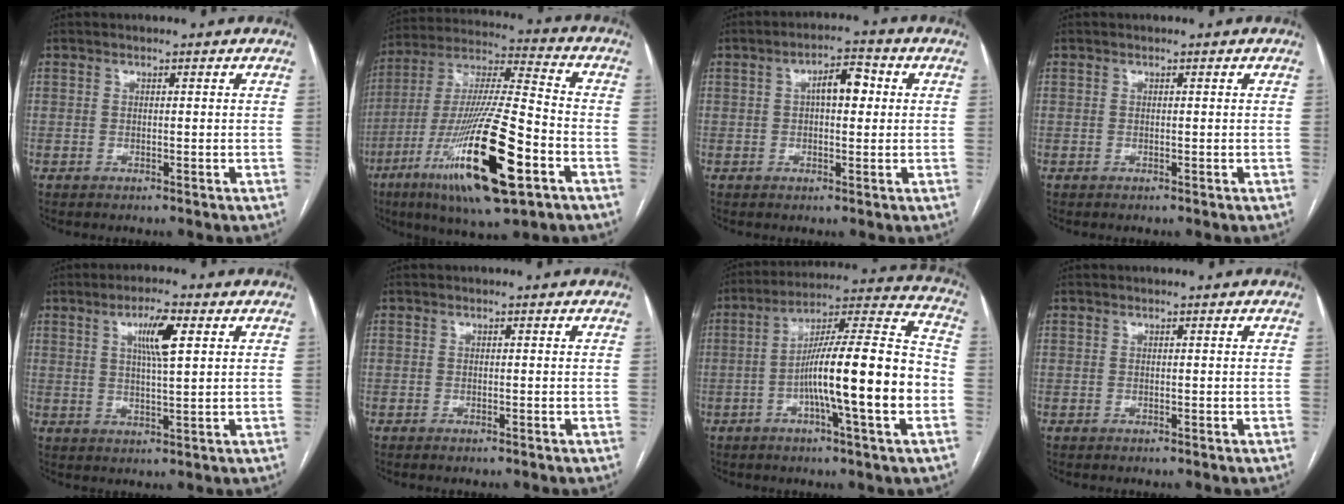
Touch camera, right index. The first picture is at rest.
{"total": 23.3, "force": [-9.8, 3.0, 21.0], "torque": [-0.401, -0.036, -0.167]}
{"total": 5.1, "force": [0.9, 2.0, 4.6], "torque": [-0.074, 0.020, 0.013]}
{"total": 0.0}
{"total": 6.1, "force": [2.3, 0.6, 5.6], "torque": [-0.100, 0.002, 0.040]}
{"total": 0.5, "force": [-0.4, -0.1, 0.3], "torque": [-0.007, -0.002, -0.007]}
{"total": 18.4, "force": [-4.1, 0.8, 17.9], "torque": [-0.287, 0.014, -0.068]}
{"total": 0.0}